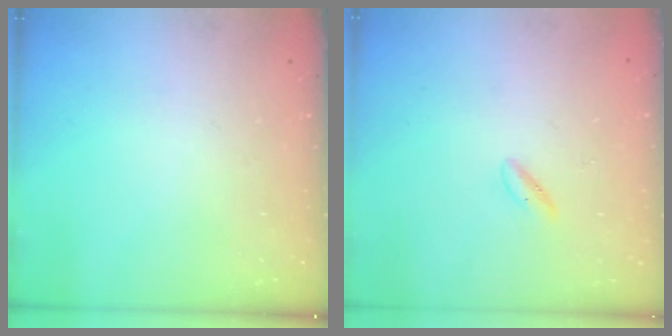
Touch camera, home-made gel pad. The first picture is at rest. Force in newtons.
{"total": 2.0, "press": 1.6, "slide": 1.2}